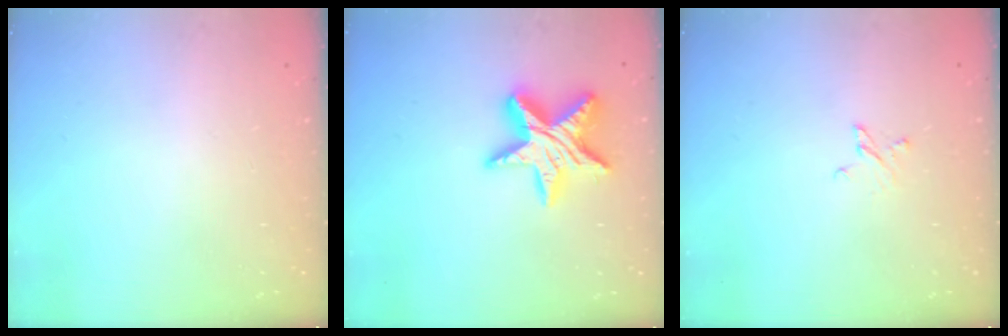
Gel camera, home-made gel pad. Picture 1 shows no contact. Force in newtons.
{"total": 15.2, "press": 15.2, "slide": 1.4}
{"total": 2.4, "press": 2.4, "slide": 0.2}